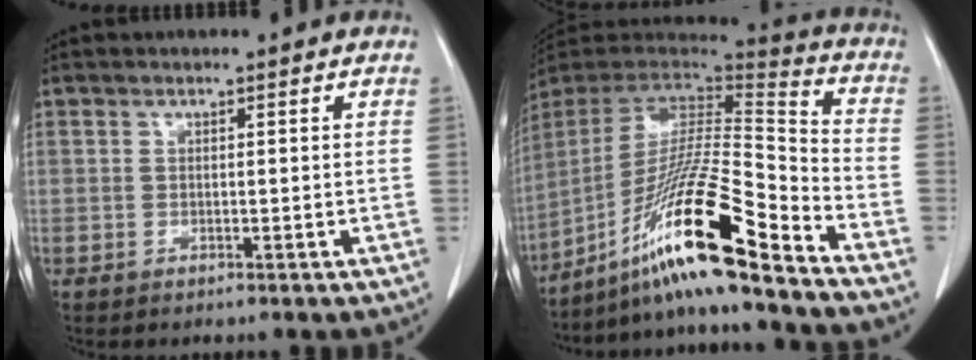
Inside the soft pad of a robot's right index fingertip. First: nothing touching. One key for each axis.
{"total": 22.1, "fx": -14.6, "fy": 0.2, "fz": 16.6, "tx": -0.322, "ty": -0.020, "tz": -0.271}